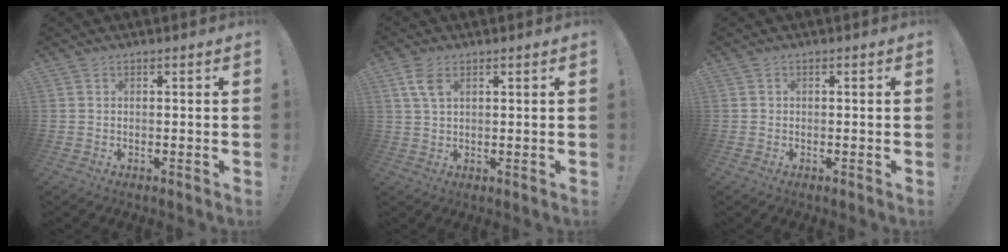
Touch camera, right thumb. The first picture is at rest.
{"total": 5.2, "force": [2.4, 2.8, 3.6], "torque": [-0.070, -0.002, 0.046]}
{"total": 0.6, "force": [-0.1, 0.6, 0.1], "torque": [-0.003, 0.003, -0.002]}